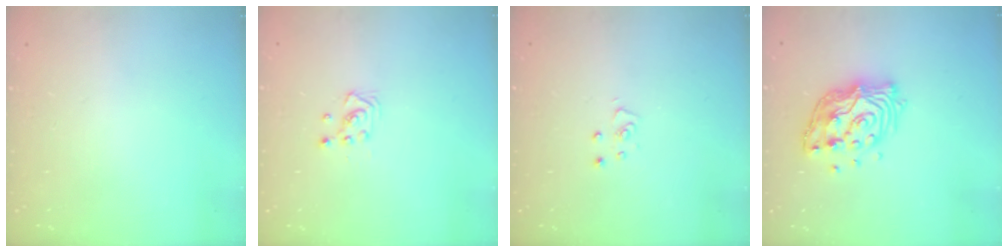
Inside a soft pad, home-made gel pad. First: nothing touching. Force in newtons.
{"total": 3.1, "press": 3.1, "slide": 0.2}
{"total": 3.9, "press": 3.9, "slide": 0.2}
{"total": 13.5, "press": 13.5, "slide": 1.2}